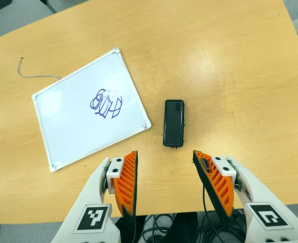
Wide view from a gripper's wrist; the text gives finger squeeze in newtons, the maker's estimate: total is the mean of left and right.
{"total": 0.0}